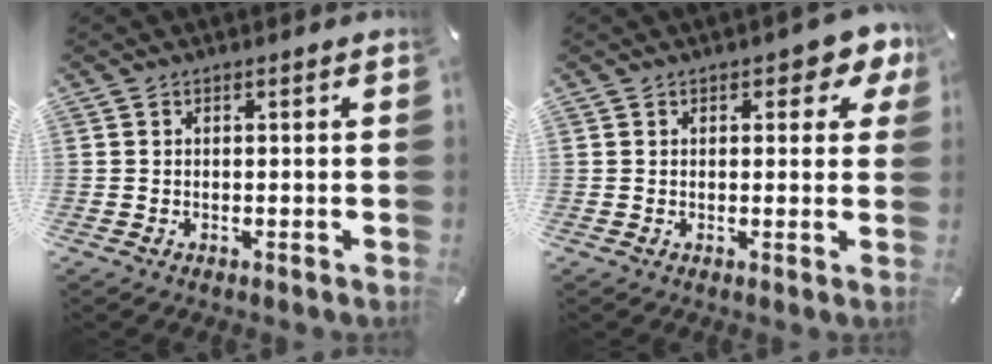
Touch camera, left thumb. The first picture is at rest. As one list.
[{"total": 4.3, "force": [2.1, 2.2, 3.0], "torque": [-0.040, 0.000, 0.031]}]